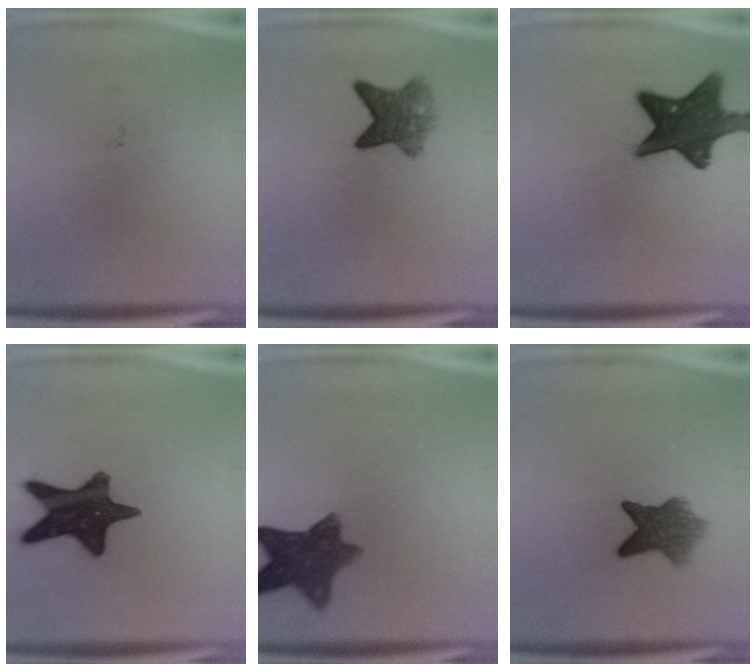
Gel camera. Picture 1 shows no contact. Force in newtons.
{"total": 5.9}
{"total": 14.2}
{"total": 17.1}
{"total": 10.1}
{"total": 6.7}